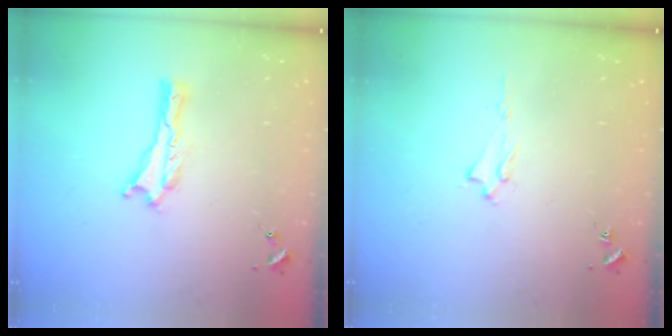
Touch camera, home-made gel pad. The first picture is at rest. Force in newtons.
{"total": 1.7, "press": 1.6, "slide": 0.2}